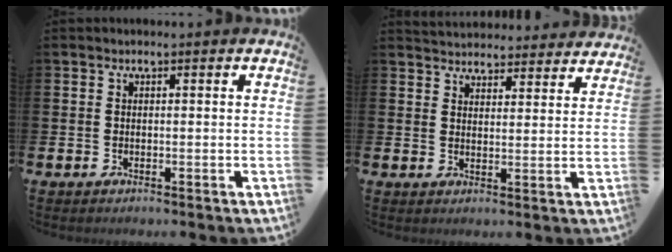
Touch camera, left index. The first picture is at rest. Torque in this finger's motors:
{"motor_torque": [1.11, -1.03, 0.39, 0.04]}